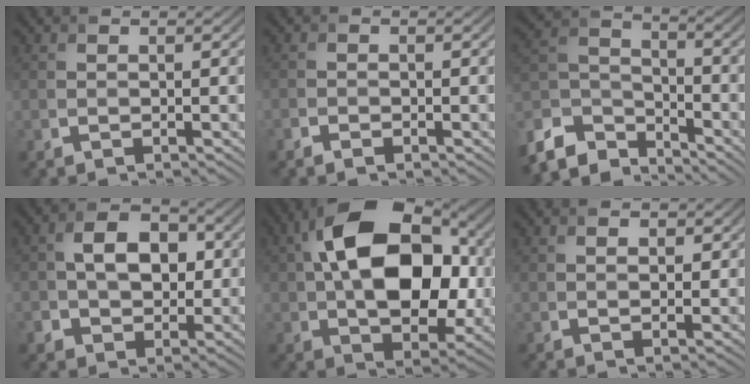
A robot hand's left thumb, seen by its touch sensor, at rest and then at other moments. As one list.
[{"total": 1.4, "force": [-1.0, 0.7, 0.6], "torque": [-0.013, -0.003, -0.021]}, {"total": 10.2, "force": [-7.8, 4.8, 4.4], "torque": [-0.111, -0.007, -0.173]}, {"total": 6.8, "force": [0.2, 5.0, 4.6], "torque": [-0.087, 0.001, 0.003]}, {"total": 16.8, "force": [2.5, 10.3, 13.0], "torque": [-0.217, 0.014, 0.041]}, {"total": 2.0, "force": [1.0, 0.9, 1.5], "torque": [-0.022, -0.007, 0.022]}]